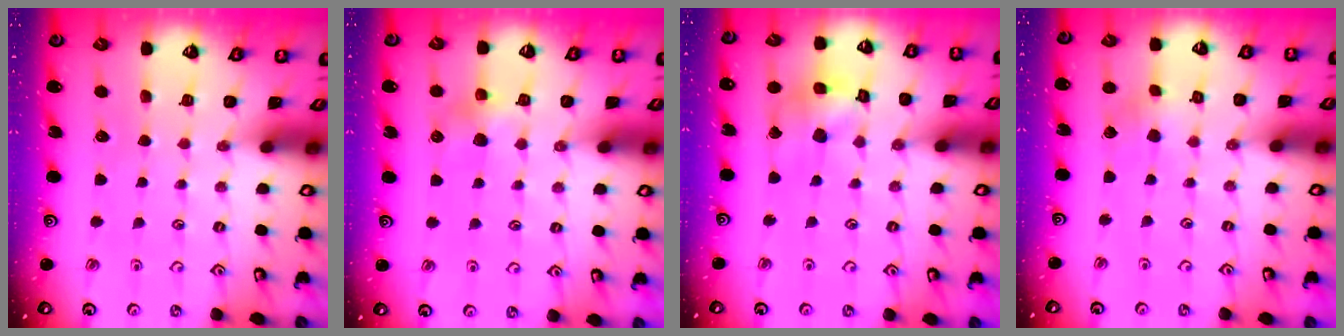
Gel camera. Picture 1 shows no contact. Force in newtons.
{"total": 5.4, "press": 5.3, "slide": 0.5}
{"total": 10.5, "press": 10.4, "slide": 1.4}
{"total": 2.7, "press": 2.7, "slide": 0.3}